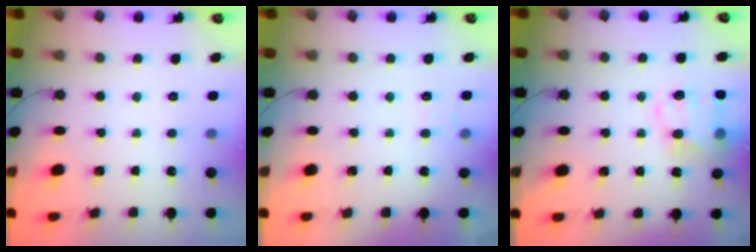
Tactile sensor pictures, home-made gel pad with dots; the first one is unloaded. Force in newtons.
{"total": 4.1, "press": 4.0, "slide": 0.9}
{"total": 16.4, "press": 16.1, "slide": 2.7}